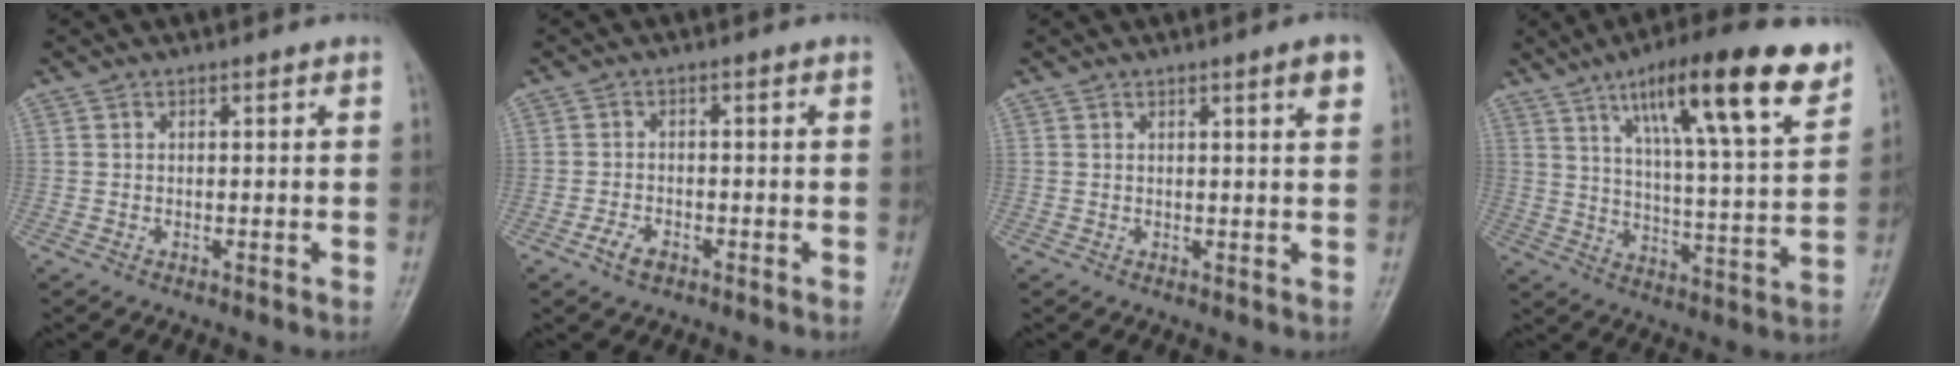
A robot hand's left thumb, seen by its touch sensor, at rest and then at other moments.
{"total": 3.1, "force": [-1.9, 1.7, 1.8], "torque": [-0.037, 0.011, -0.033]}
{"total": 3.2, "force": [1.6, 0.1, 2.7], "torque": [-0.035, -0.007, 0.023]}
{"total": 20.4, "force": [12.0, 4.0, 15.9], "torque": [-0.223, -0.041, 0.190]}